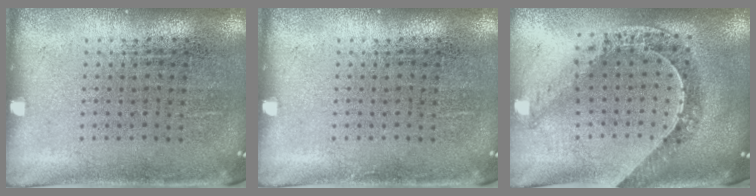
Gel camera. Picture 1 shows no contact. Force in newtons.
{"total": 0.0}
{"total": 1.0, "press": 0.9, "slide": 0.2}